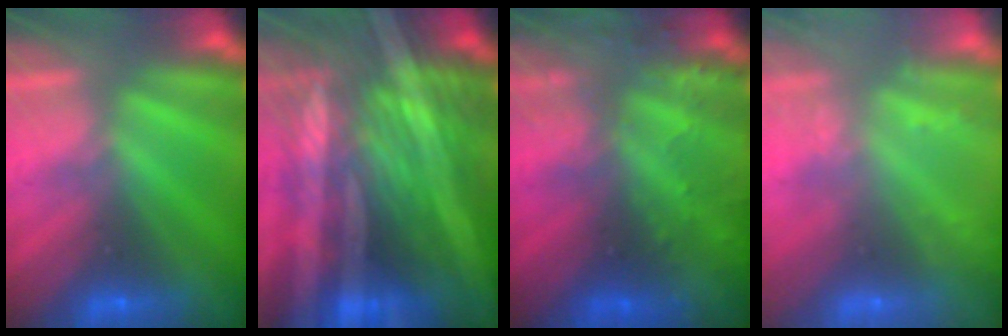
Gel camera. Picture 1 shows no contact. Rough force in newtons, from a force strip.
{"total": 7.1}
{"total": 7.9}
{"total": 2.4}